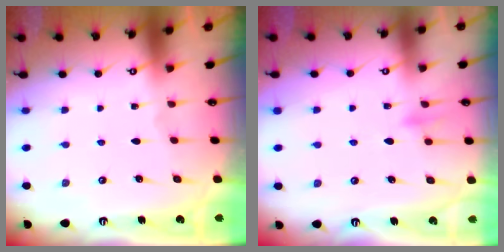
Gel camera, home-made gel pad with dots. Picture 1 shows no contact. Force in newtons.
{"total": 7.5, "press": 7.4, "slide": 0.6}